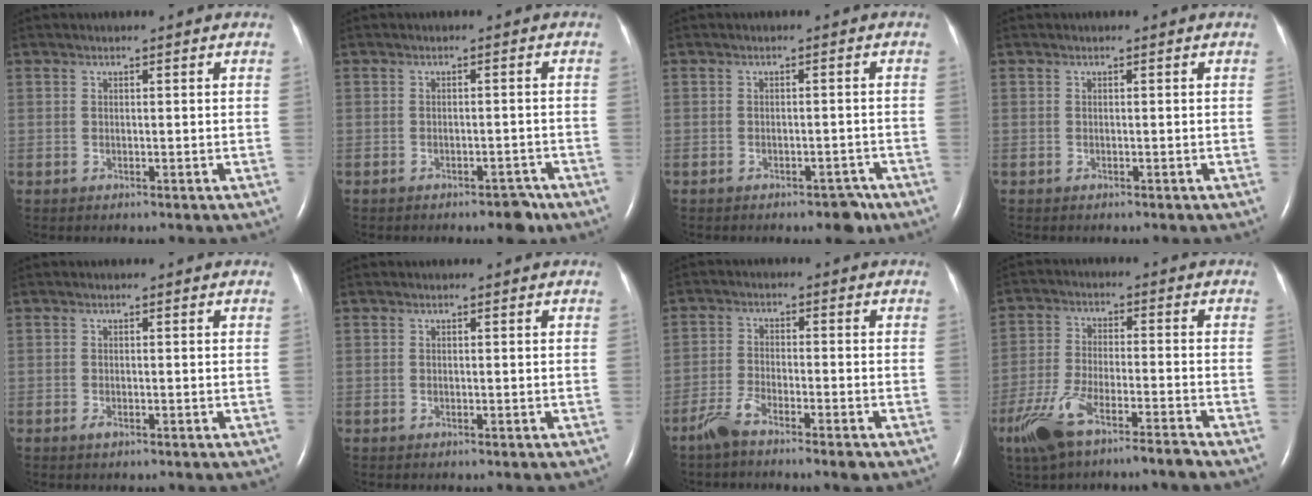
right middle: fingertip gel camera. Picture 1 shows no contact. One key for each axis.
{"total": 3.0, "fx": -2.3, "fy": 1.2, "fz": 1.5, "tx": -0.012, "ty": 0.004, "tz": -0.027}
{"total": 3.3, "fx": -2.5, "fy": 1.6, "fz": 1.6, "tx": -0.009, "ty": 0.006, "tz": -0.027}
{"total": 0.0}
{"total": 0.7, "fx": -0.4, "fy": 0.2, "fz": 0.6, "tx": -0.010, "ty": -0.001, "tz": -0.005}
{"total": 0.0}
{"total": 4.9, "fx": -3.9, "fy": 0.6, "fz": 3.0, "tx": -0.065, "ty": -0.001, "tz": -0.075}
{"total": 9.4, "fx": -6.7, "fy": 1.4, "fz": 6.6, "tx": -0.142, "ty": -0.013, "tz": -0.127}